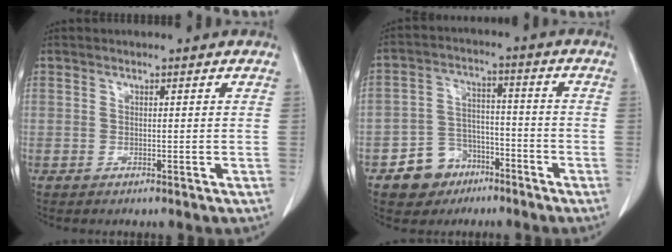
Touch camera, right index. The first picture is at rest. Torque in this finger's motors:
{"motor_torque": [-0.34, -0.14, -0.38, -0.20]}